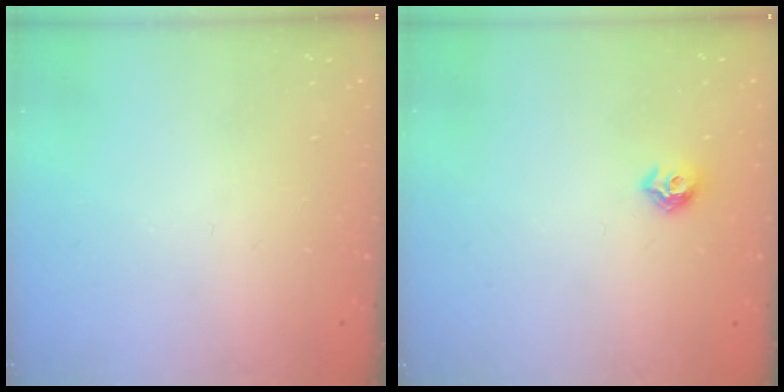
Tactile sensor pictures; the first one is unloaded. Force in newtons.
{"total": 6.9, "press": 6.8, "slide": 0.9}